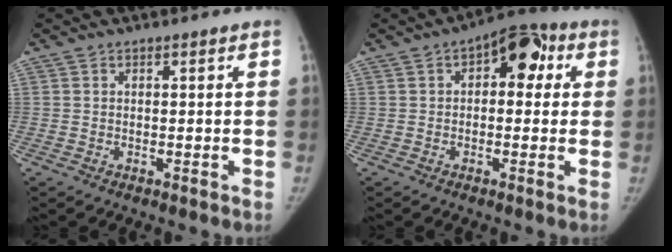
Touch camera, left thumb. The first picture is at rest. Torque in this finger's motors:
{"motor_torque": [-0.19, 0.52, 0.11, -0.16, -0.02]}